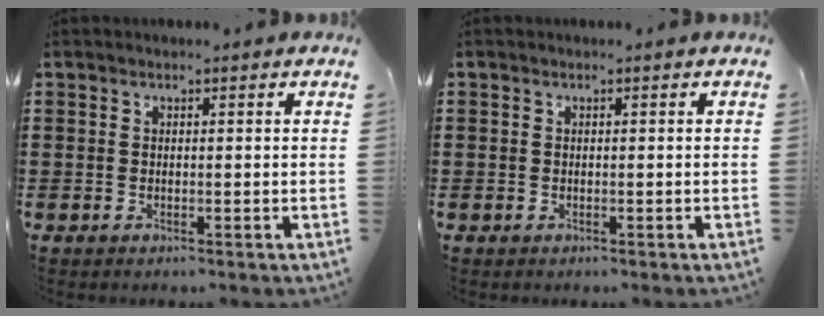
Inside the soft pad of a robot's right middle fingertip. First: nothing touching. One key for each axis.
{"total": 0.5, "fx": -0.1, "fy": 0.5, "fz": 0.0, "tx": -0.001, "ty": 0.005, "tz": -0.004}